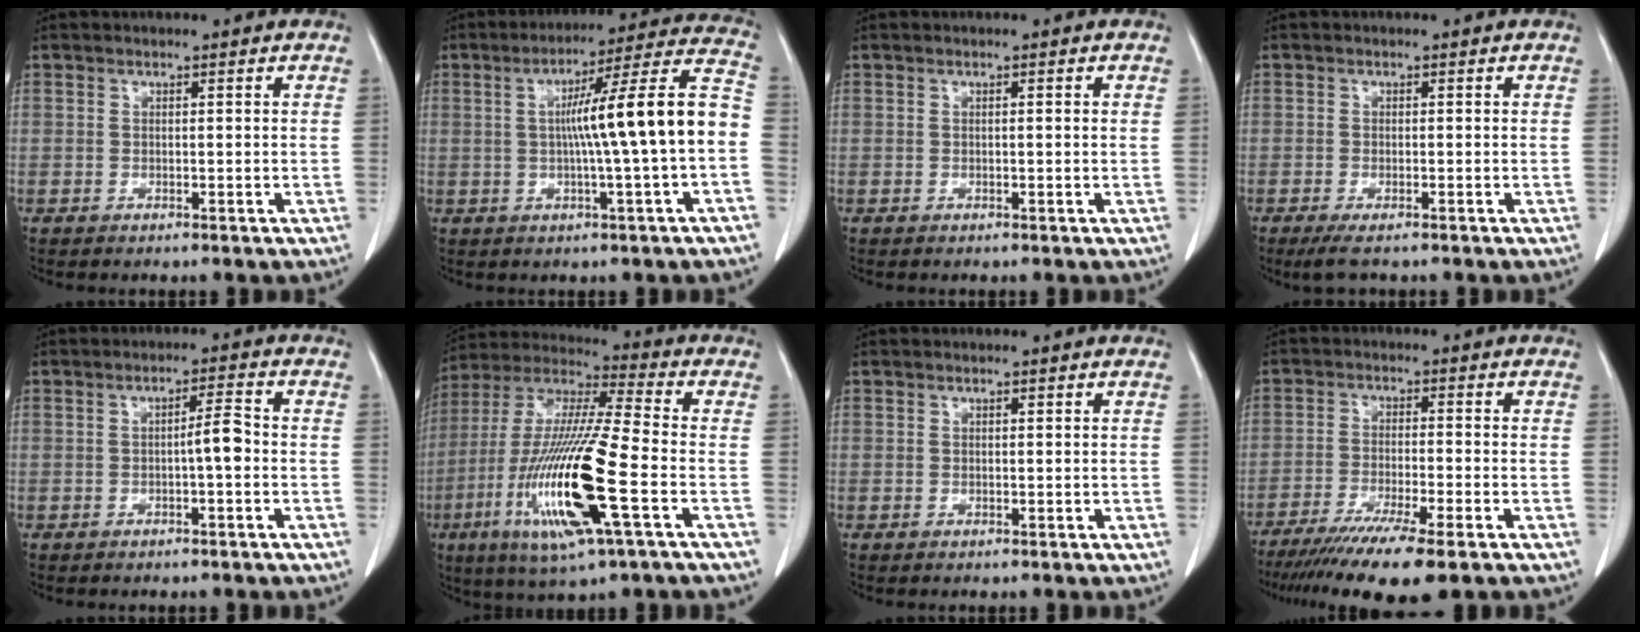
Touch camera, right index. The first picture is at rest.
{"total": 15.2, "force": [-0.9, -0.9, 15.2], "torque": [-0.219, 0.025, -0.019]}
{"total": 0.5, "force": [0.1, -0.1, 0.5], "torque": [-0.009, 0.000, 0.002]}
{"total": 3.2, "force": [-2.4, 0.6, 2.1], "torque": [-0.039, -0.009, -0.040]}
{"total": 3.2, "force": [-0.6, 0.2, 3.1], "torque": [-0.046, 0.005, -0.012]}
{"total": 20.5, "force": [-6.3, 1.5, 19.4], "torque": [-0.422, -0.030, -0.121]}
{"total": 0.0}
{"total": 12.2, "force": [-8.8, 0.0, 8.4], "torque": [-0.141, -0.033, -0.142]}